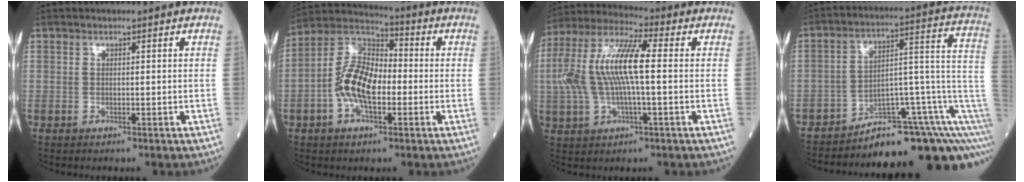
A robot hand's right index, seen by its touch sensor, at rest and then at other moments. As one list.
[{"total": 11.2, "force": [-2.2, 5.0, 9.8], "torque": [-0.210, 0.025, -0.048]}, {"total": 12.7, "force": [0.6, 2.7, 12.4], "torque": [-0.266, 0.024, 0.007]}, {"total": 14.8, "force": [-8.8, 3.6, 11.4], "torque": [-0.086, 0.093, -0.117]}]